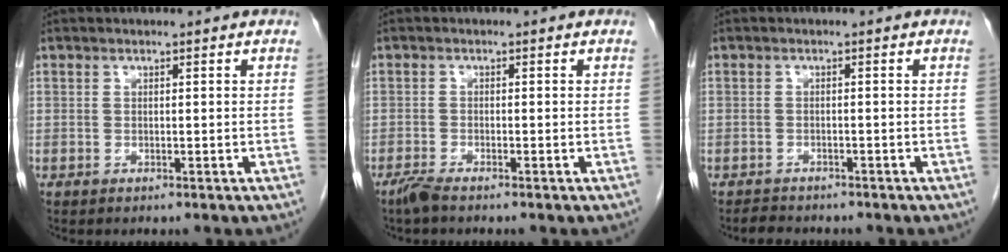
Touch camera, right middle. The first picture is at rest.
{"total": 2.0, "force": [-1.7, 0.1, 1.1], "torque": [-0.032, -0.005, -0.036]}
{"total": 2.8, "force": [-2.5, 0.9, 0.6], "torque": [-0.018, -0.007, -0.037]}